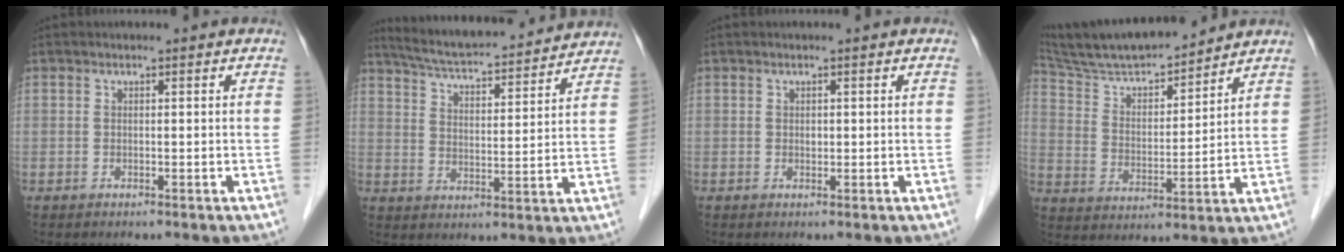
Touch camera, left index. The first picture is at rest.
{"total": 17.7, "force": [16.4, 2.2, 6.4], "torque": [-0.106, 0.026, 0.241]}
{"total": 0.6, "force": [0.1, 0.5, 0.4], "torque": [-0.005, 0.001, 0.002]}
{"total": 15.2, "force": [14.0, 1.7, 5.8], "torque": [-0.109, 0.010, 0.246]}